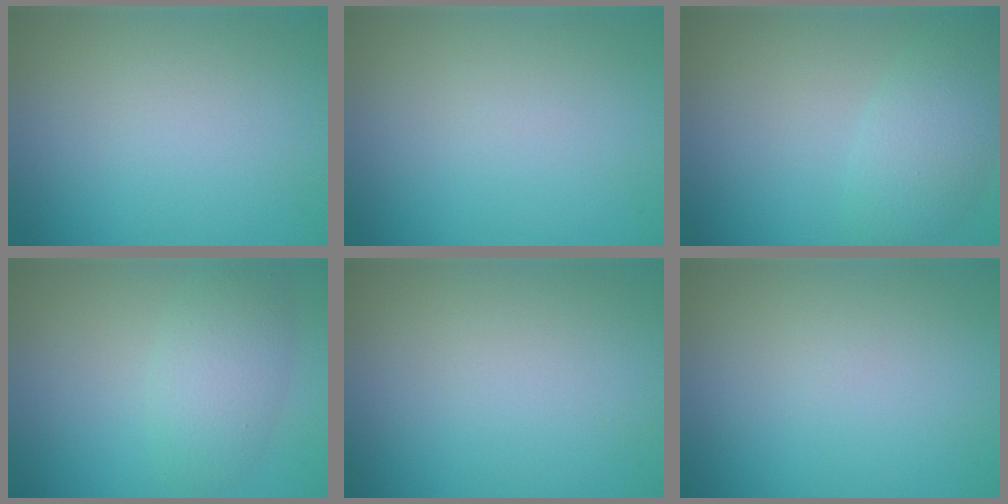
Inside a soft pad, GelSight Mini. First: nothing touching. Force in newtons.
{"total": 0.0}
{"total": 4.2, "press": 4.2, "slide": 0.2}
{"total": 4.0, "press": 4.0, "slide": 0.1}
{"total": 0.0}
{"total": 0.0}